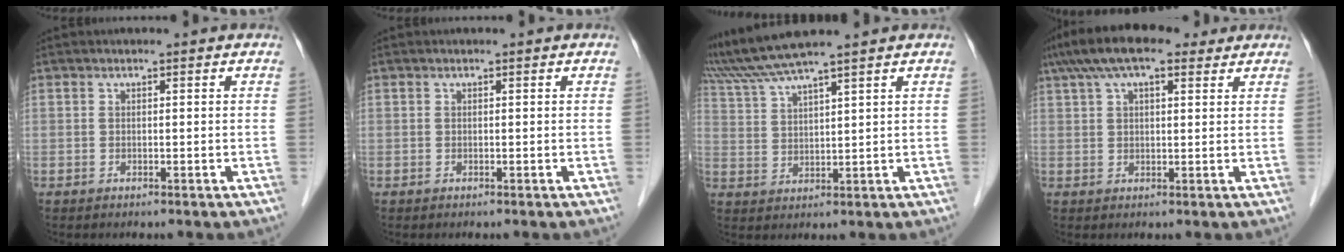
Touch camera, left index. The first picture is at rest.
{"total": 0.0}
{"total": 8.6, "force": [7.6, -1.8, 3.6], "torque": [-0.077, 0.020, 0.151]}
{"total": 11.3, "force": [7.9, 3.7, 7.1], "torque": [-0.136, 0.055, 0.135]}